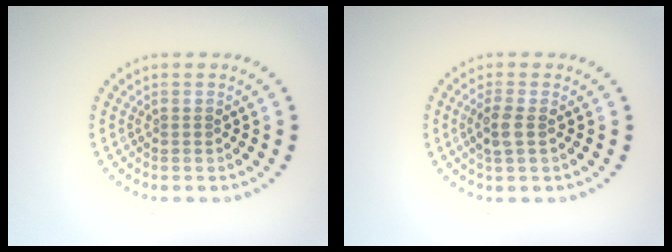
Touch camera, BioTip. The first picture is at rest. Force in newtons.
{"total": 2.0, "press": 1.9, "slide": 0.6}